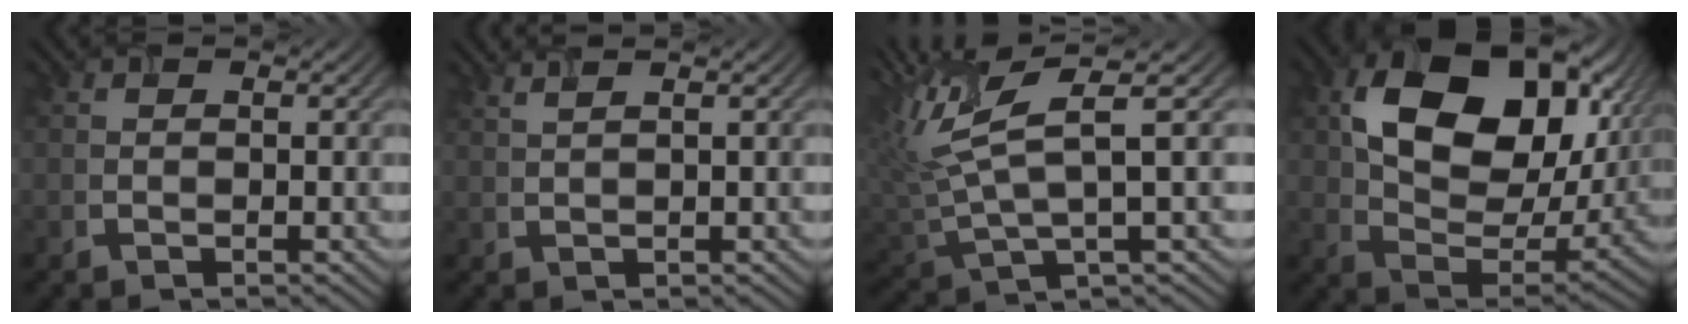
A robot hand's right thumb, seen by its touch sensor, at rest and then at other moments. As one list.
[{"total": 2.4, "force": [1.6, 0.5, 1.6], "torque": [-0.026, 0.008, 0.018]}, {"total": 10.4, "force": [3.8, 2.7, 9.3], "torque": [-0.206, 0.017, 0.073]}, {"total": 16.2, "force": [5.7, 10.6, 10.9], "torque": [-0.201, -0.008, 0.113]}]